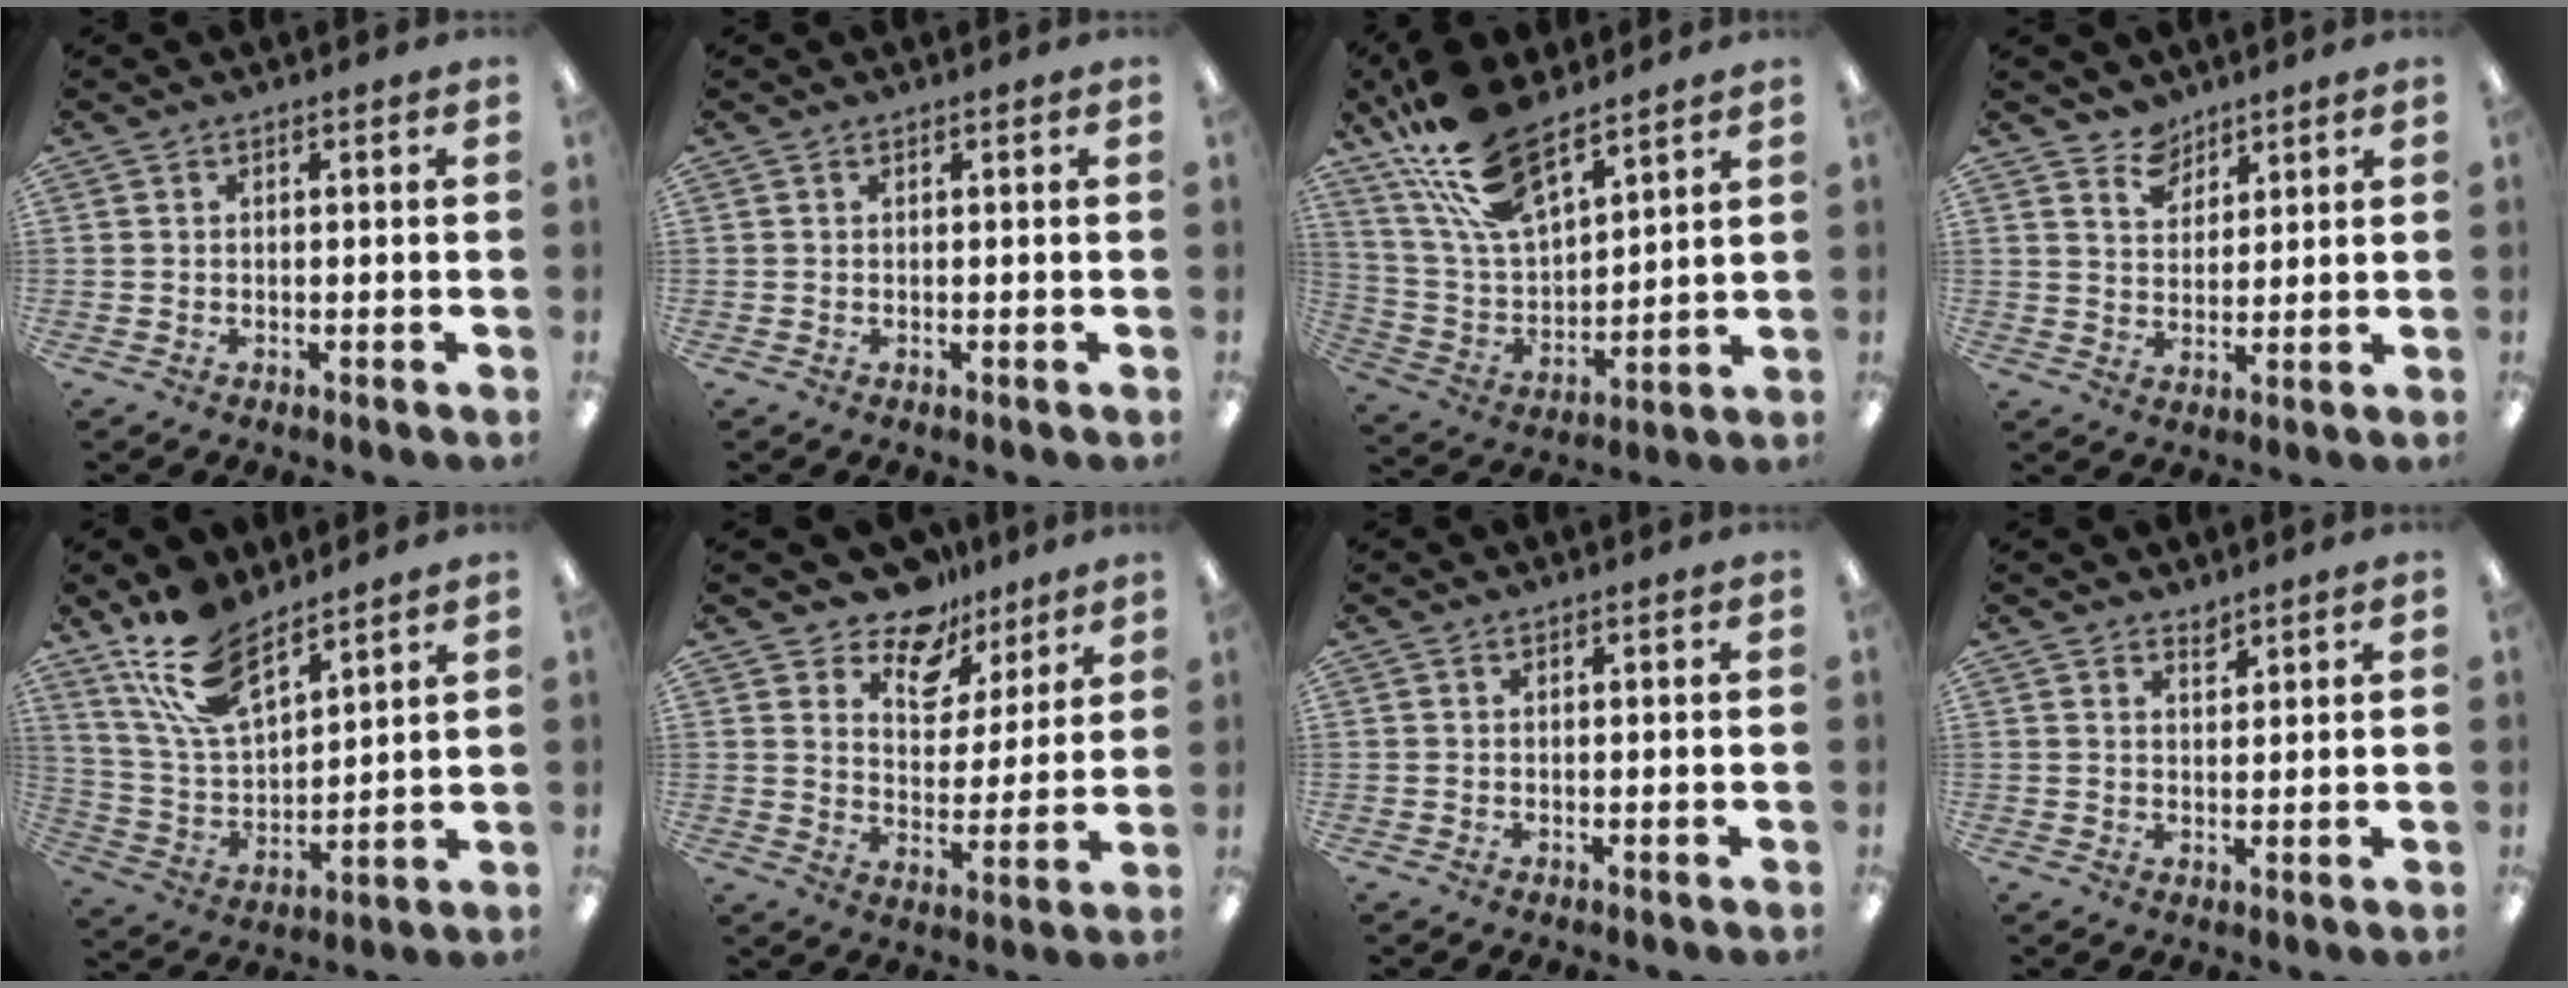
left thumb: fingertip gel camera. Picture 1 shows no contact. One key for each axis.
{"total": 0.0}
{"total": 19.0, "fx": 13.4, "fy": 7.9, "fz": 10.8, "tx": -0.234, "ty": -0.068, "tz": 0.240}
{"total": 5.4, "fx": 4.7, "fy": 2.7, "fz": 0.5, "tx": -0.011, "ty": -0.027, "tz": 0.087}
{"total": 15.7, "fx": 11.1, "fy": 6.6, "fz": 8.9, "tx": -0.186, "ty": -0.045, "tz": 0.204}
{"total": 11.5, "fx": 9.5, "fy": 5.8, "fz": 2.8, "tx": -0.053, "ty": -0.070, "tz": 0.176}
{"total": 0.0}
{"total": 2.1, "fx": 2.0, "fy": 0.6, "fz": 0.3, "tx": 0.000, "ty": -0.012, "tz": 0.035}